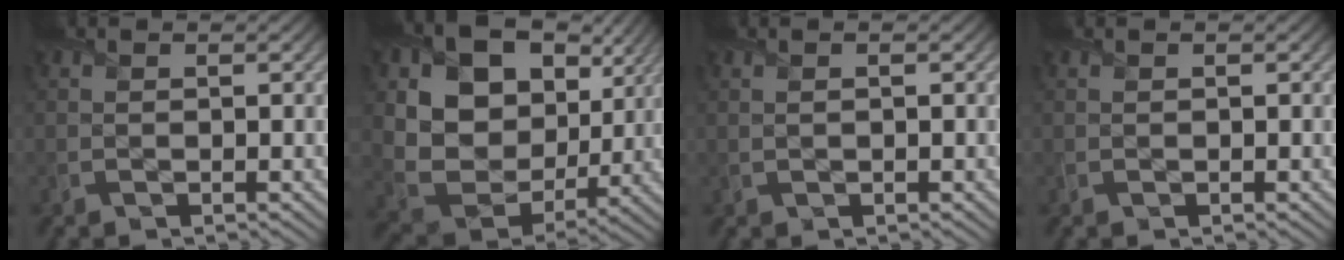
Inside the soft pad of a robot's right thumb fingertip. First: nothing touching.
{"total": 15.3, "force": [5.5, 11.7, 8.1], "torque": [-0.201, 0.020, 0.113]}
{"total": 0.6, "force": [0.2, 0.0, 0.5], "torque": [-0.012, 0.005, 0.005]}
{"total": 0.0}